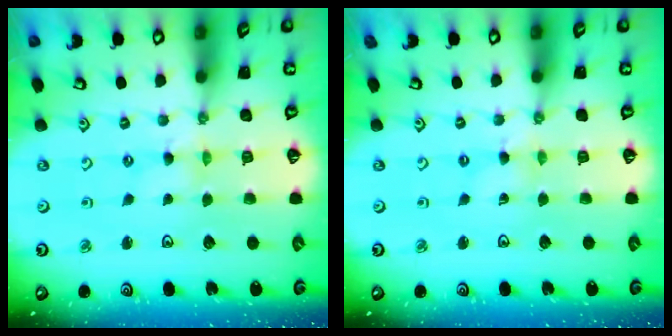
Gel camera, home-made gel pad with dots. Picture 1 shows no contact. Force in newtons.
{"total": 0.9, "press": 0.9, "slide": 0.2}